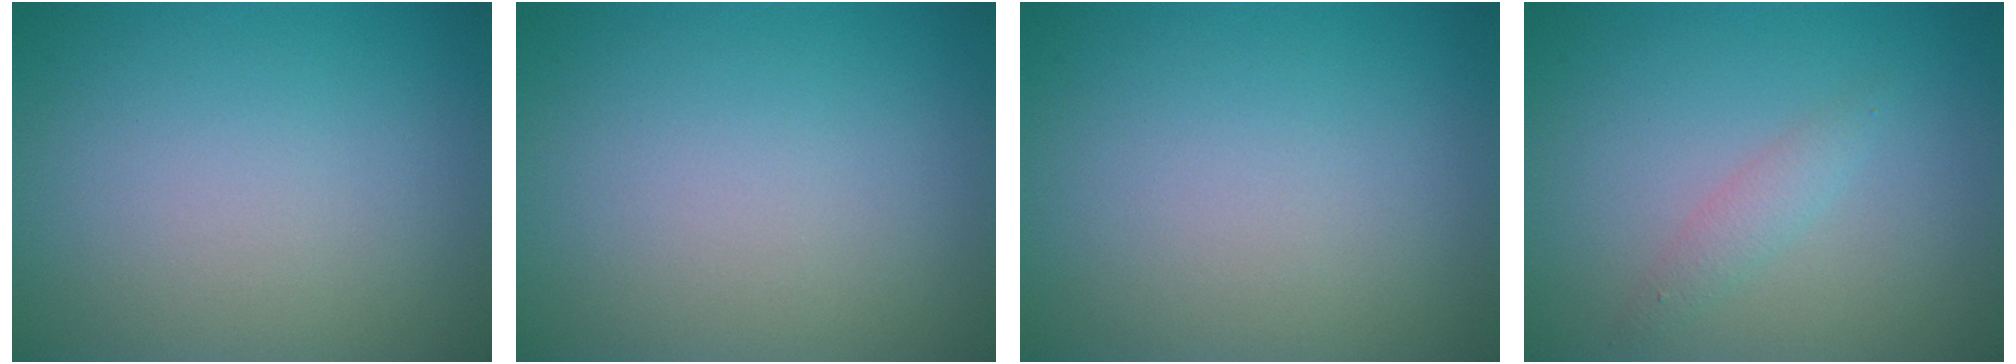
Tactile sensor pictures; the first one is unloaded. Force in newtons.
{"total": 0.0}
{"total": 0.0}
{"total": 1.4, "press": 1.4, "slide": 0.0}